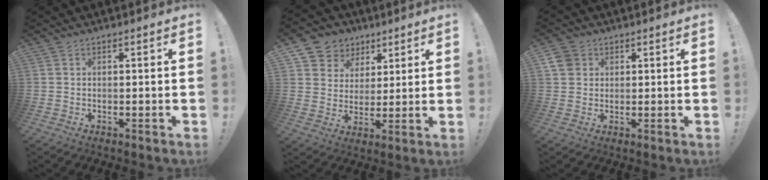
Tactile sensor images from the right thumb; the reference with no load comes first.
{"total": 8.3, "force": [3.8, 7.3, 1.3], "torque": [-0.025, -0.026, 0.082]}
{"total": 4.8, "force": [2.0, 4.1, 1.5], "torque": [-0.025, -0.002, 0.042]}